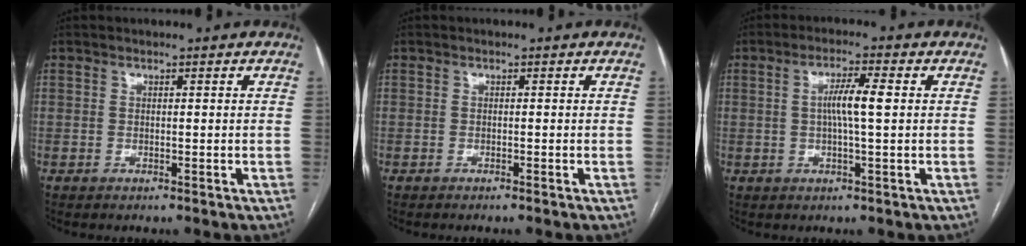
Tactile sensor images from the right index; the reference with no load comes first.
{"total": 0.7, "force": [-0.6, -0.2, 0.3], "torque": [-0.001, 0.003, -0.012]}
{"total": 4.9, "force": [0.4, 0.0, 4.9], "torque": [-0.091, 0.004, 0.007]}